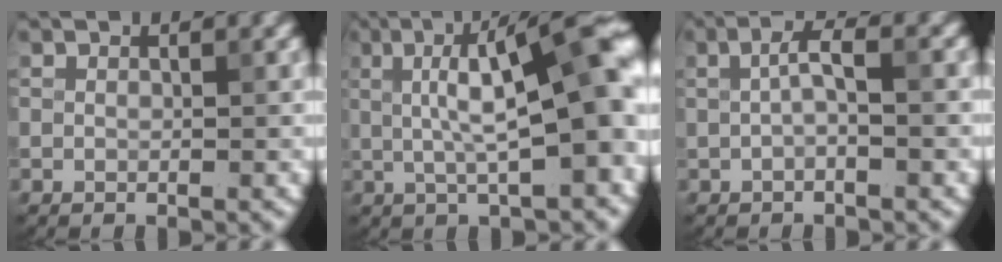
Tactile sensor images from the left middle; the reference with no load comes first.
{"total": 10.6, "force": [1.7, 2.6, 10.1], "torque": [-0.139, 0.019, 0.023]}
{"total": 2.5, "force": [0.1, 0.5, 2.4], "torque": [-0.045, 0.009, -0.002]}